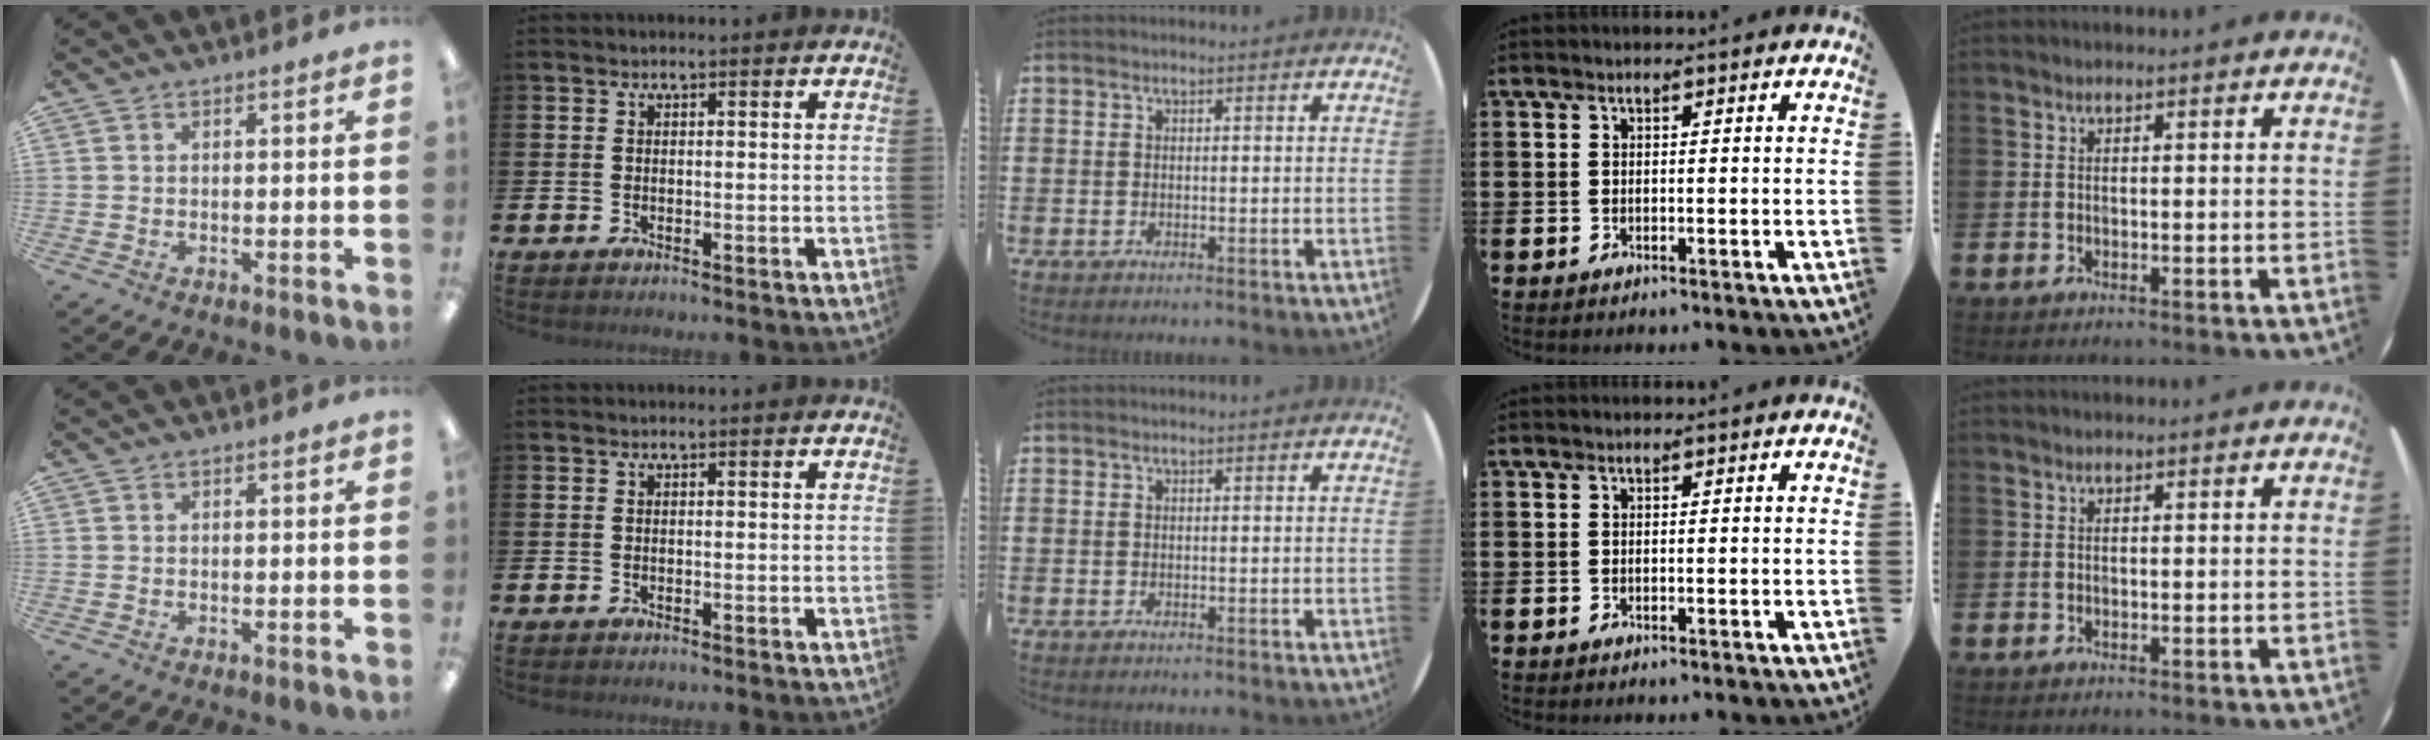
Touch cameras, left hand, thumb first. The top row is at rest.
{}